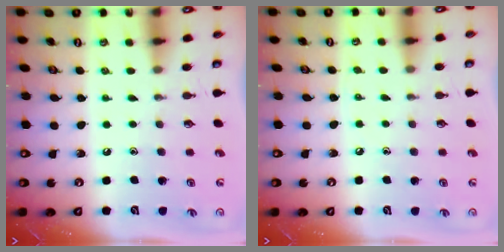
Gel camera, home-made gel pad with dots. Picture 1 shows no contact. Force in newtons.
{"total": 3.7, "press": 3.6, "slide": 0.6}